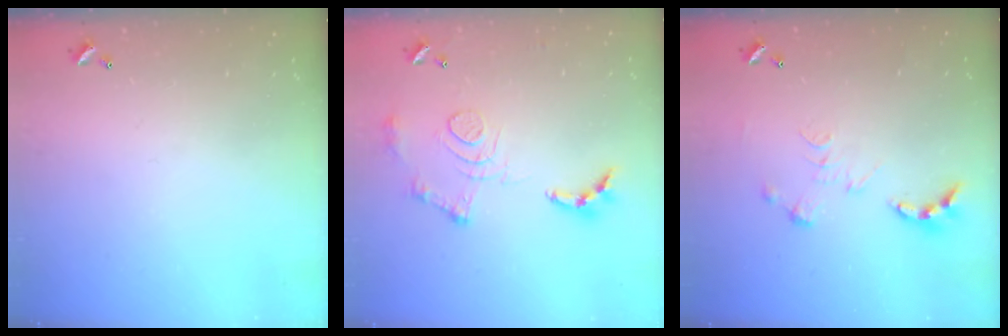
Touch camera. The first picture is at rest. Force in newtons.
{"total": 12.5, "press": 12.5, "slide": 1.1}
{"total": 0.0}